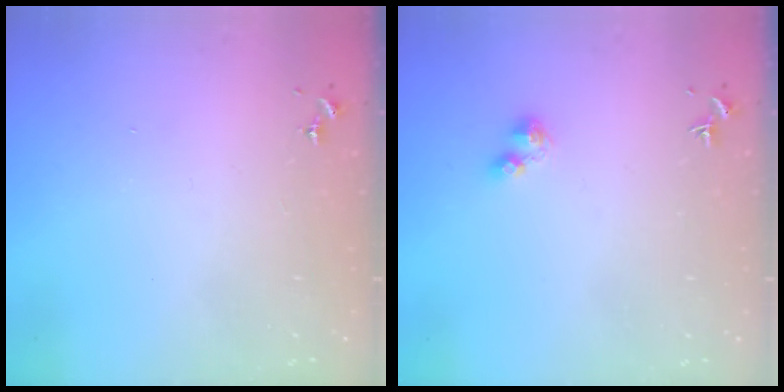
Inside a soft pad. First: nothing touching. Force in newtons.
{"total": 2.9, "press": 2.9, "slide": 0.7}